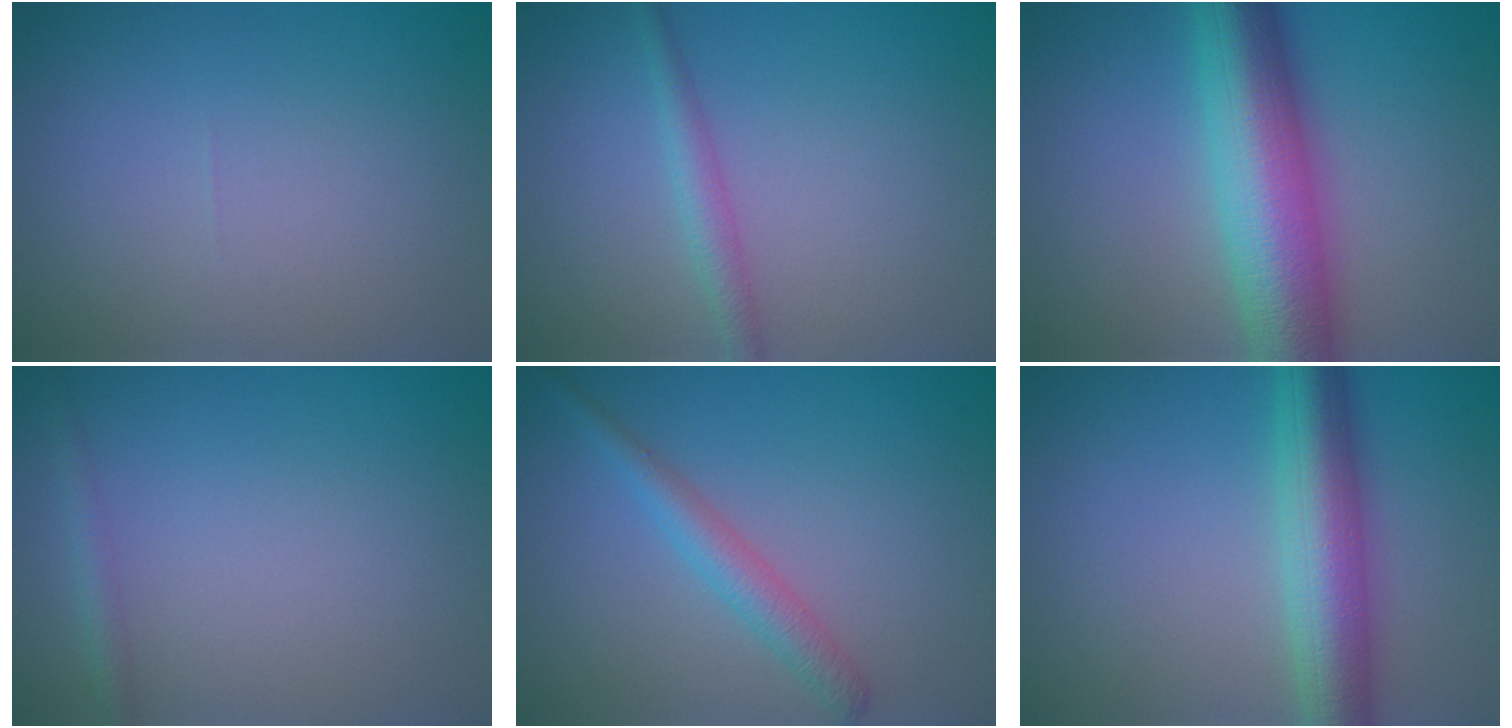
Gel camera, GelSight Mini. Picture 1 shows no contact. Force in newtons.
{"total": 2.0, "press": 2.0, "slide": 0.0}
{"total": 10.6, "press": 10.6, "slide": 0.1}
{"total": 1.3, "press": 1.3, "slide": 0.1}
{"total": 2.7, "press": 2.7, "slide": 0.1}
{"total": 7.0, "press": 7.0, "slide": 0.1}